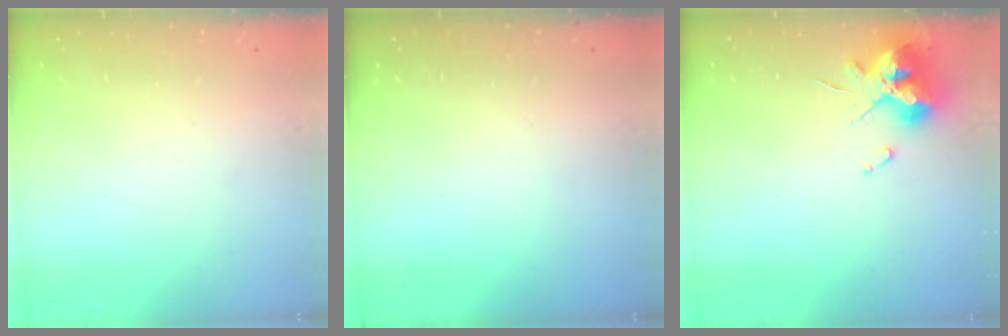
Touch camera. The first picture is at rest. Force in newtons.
{"total": 0.0}
{"total": 12.5, "press": 12.4, "slide": 1.4}